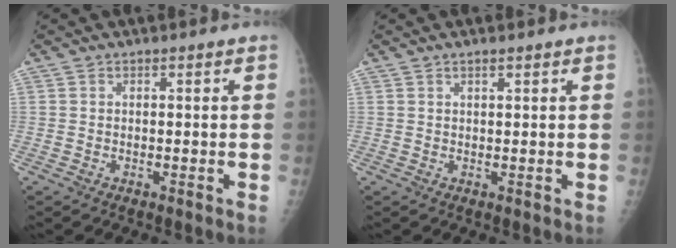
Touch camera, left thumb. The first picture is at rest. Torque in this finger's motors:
{"motor_torque": [-0.05, -0.02, -0.21, -0.12, 0.04]}